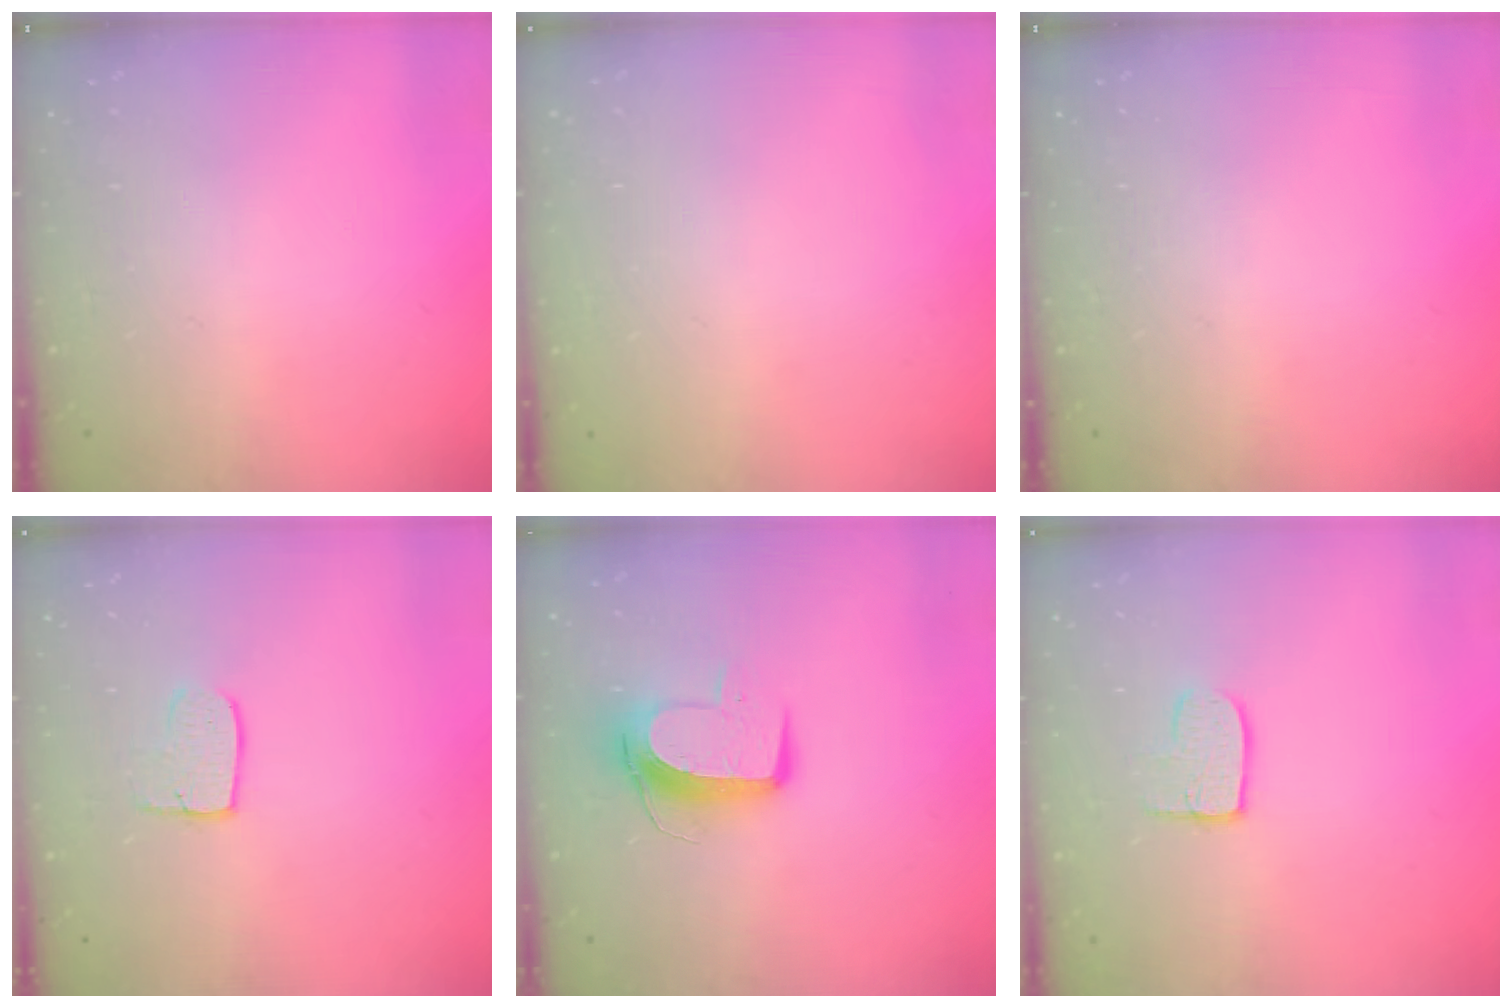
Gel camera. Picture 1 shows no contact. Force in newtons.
{"total": 0.0}
{"total": 0.0}
{"total": 5.9, "press": 5.9, "slide": 0.3}
{"total": 10.3, "press": 10.3, "slide": 0.7}
{"total": 7.0, "press": 7.0, "slide": 0.4}